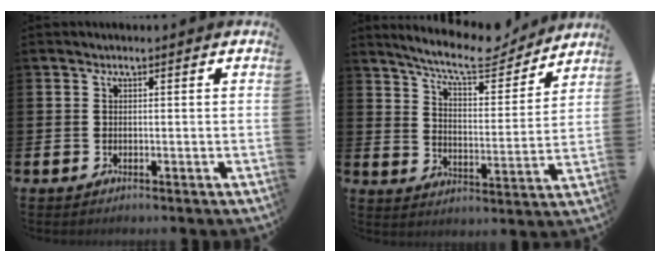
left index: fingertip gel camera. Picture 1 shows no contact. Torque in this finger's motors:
{"motor_torque": [0.92, -1.22, 0.57, 0.18]}